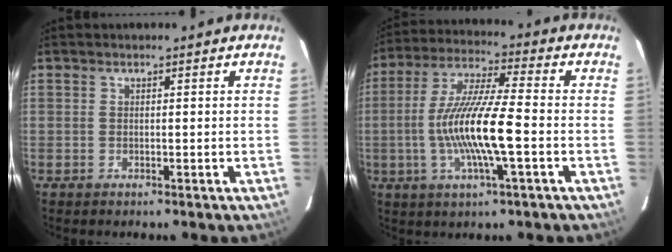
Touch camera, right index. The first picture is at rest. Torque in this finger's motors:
{"motor_torque": [1.94, -0.20, 1.05, 0.21]}